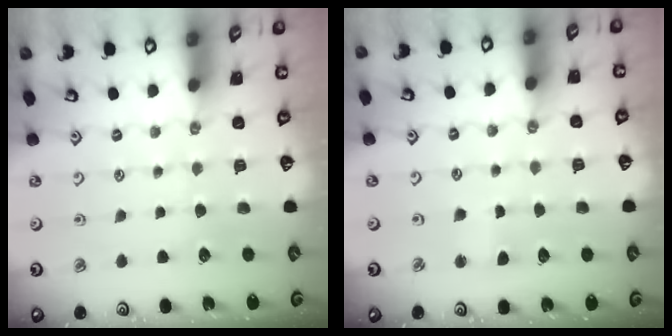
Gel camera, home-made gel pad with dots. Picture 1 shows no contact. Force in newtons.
{"total": 2.5, "press": 2.5, "slide": 0.3}